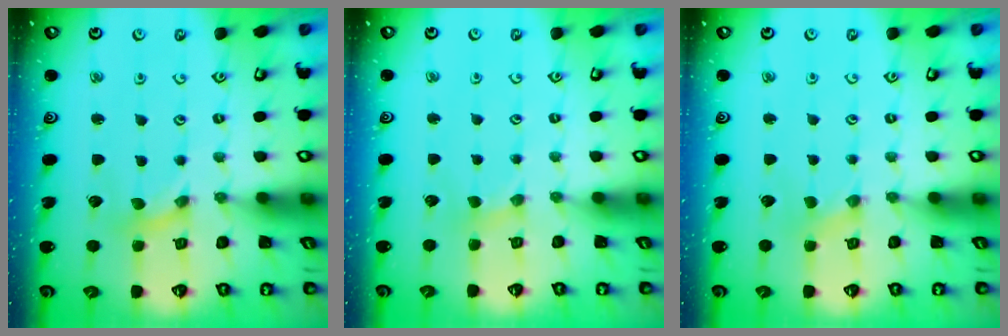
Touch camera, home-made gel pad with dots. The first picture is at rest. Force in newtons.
{"total": 1.2, "press": 1.1, "slide": 0.3}
{"total": 0.0}